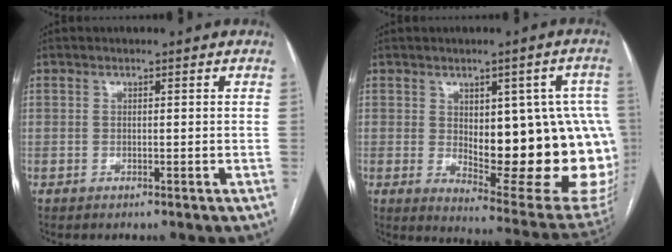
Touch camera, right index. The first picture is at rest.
{"total": 21.9, "force": [-0.3, 7.3, 20.7], "torque": [-0.185, 0.013, 0.025]}